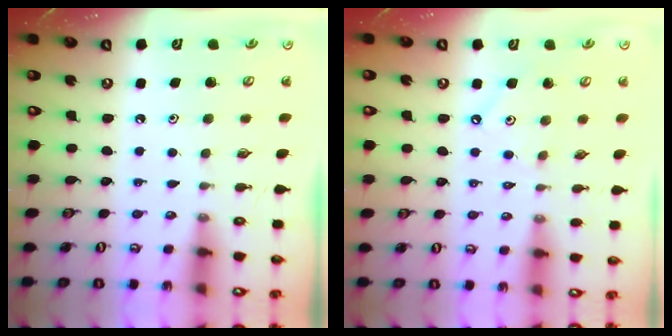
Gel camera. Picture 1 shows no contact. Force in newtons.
{"total": 2.3, "press": 2.3, "slide": 0.2}